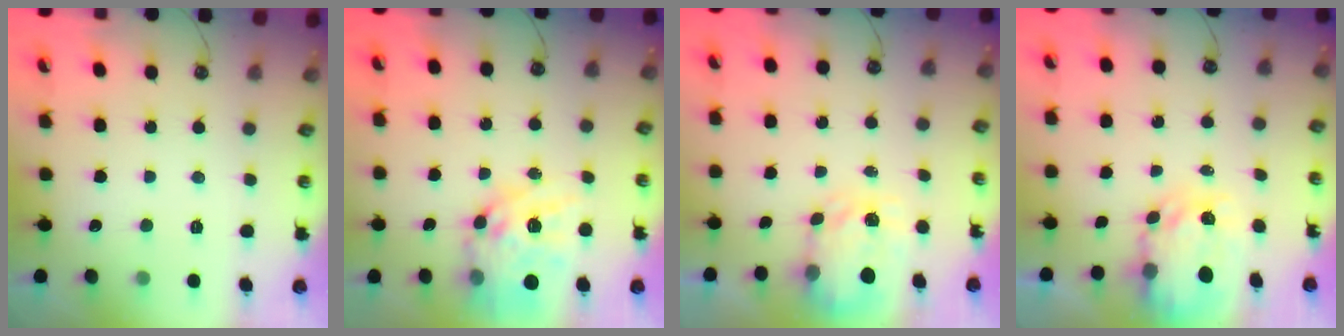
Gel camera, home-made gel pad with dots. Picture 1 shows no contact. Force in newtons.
{"total": 16.9, "press": 16.9, "slide": 1.7}
{"total": 3.8, "press": 3.7, "slide": 0.6}
{"total": 6.3, "press": 6.3, "slide": 0.6}